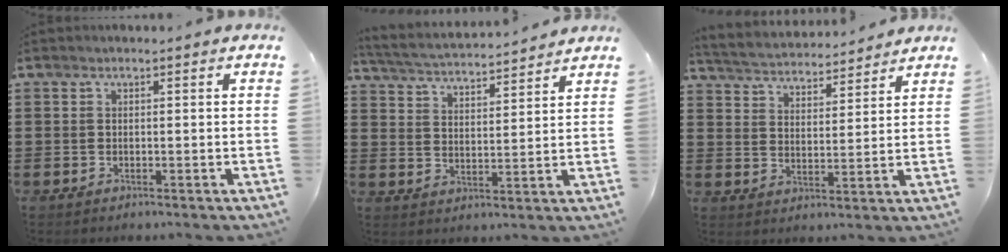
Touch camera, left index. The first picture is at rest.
{"total": 3.6, "force": [3.5, -0.1, 0.6], "torque": [-0.033, -0.027, 0.056]}
{"total": 3.8, "force": [3.8, 0.3, 0.1], "torque": [-0.025, -0.027, 0.061]}